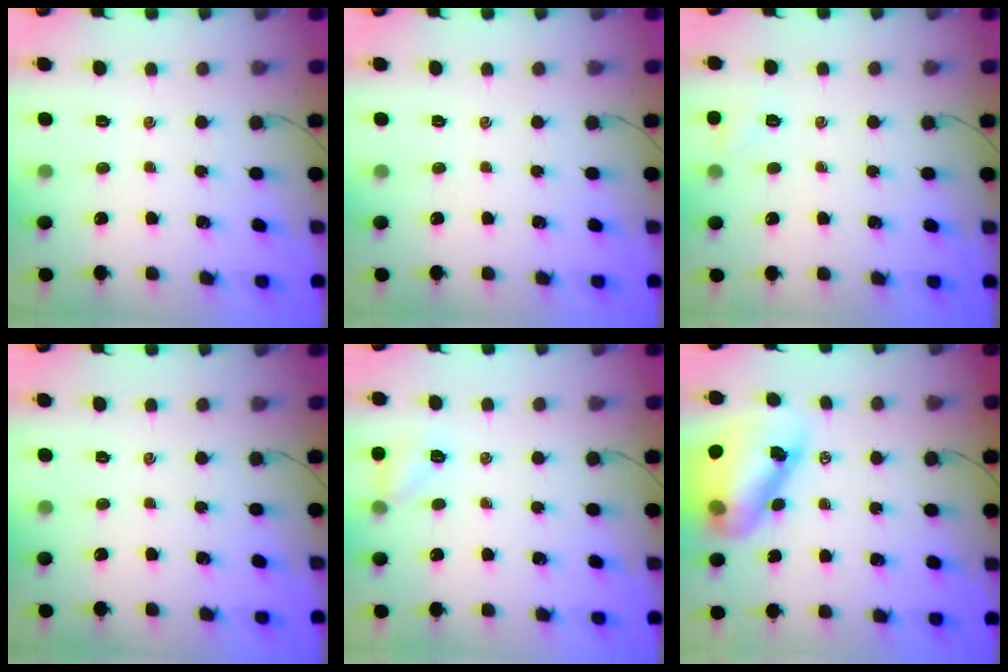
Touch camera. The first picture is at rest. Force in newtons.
{"total": 0.0}
{"total": 4.5, "press": 4.3, "slide": 1.1}
{"total": 0.0}
{"total": 5.2, "press": 4.9, "slide": 1.5}
{"total": 13.8, "press": 13.3, "slide": 3.8}